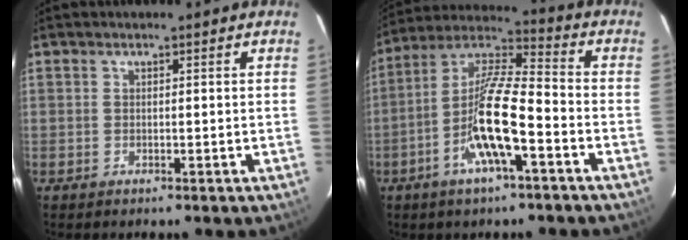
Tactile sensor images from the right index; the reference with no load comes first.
{"total": 13.6, "force": [-5.6, 2.5, 12.1], "torque": [-0.243, -0.002, -0.111]}